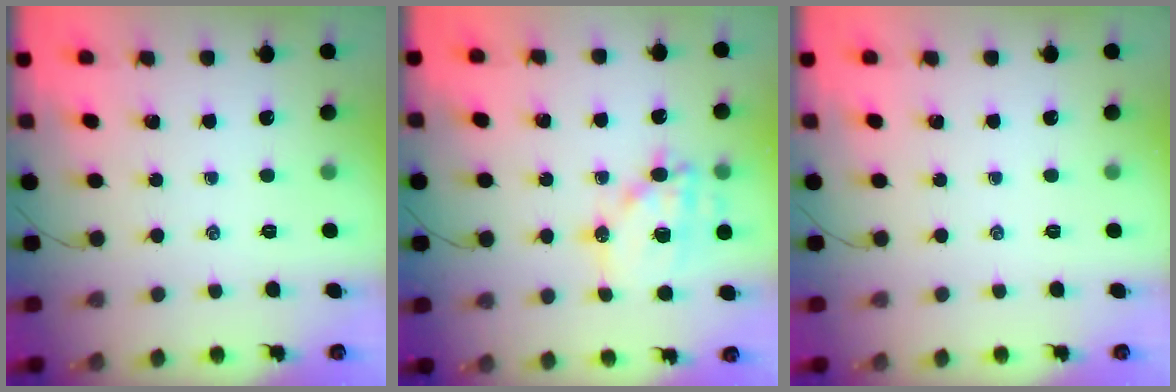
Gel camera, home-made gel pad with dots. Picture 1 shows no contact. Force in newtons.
{"total": 15.9, "press": 15.5, "slide": 3.4}
{"total": 0.0}